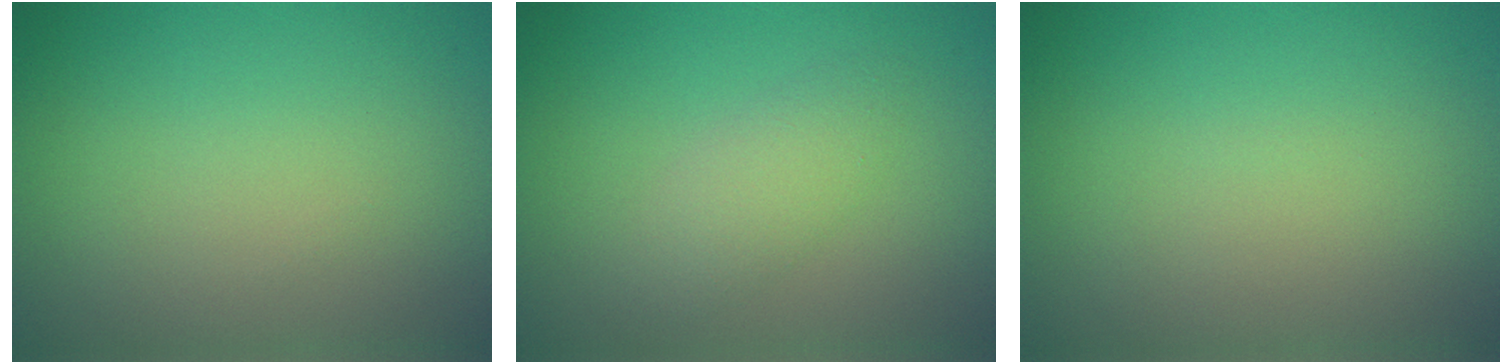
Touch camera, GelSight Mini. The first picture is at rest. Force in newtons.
{"total": 2.0, "press": 2.0, "slide": 0.0}
{"total": 0.0}